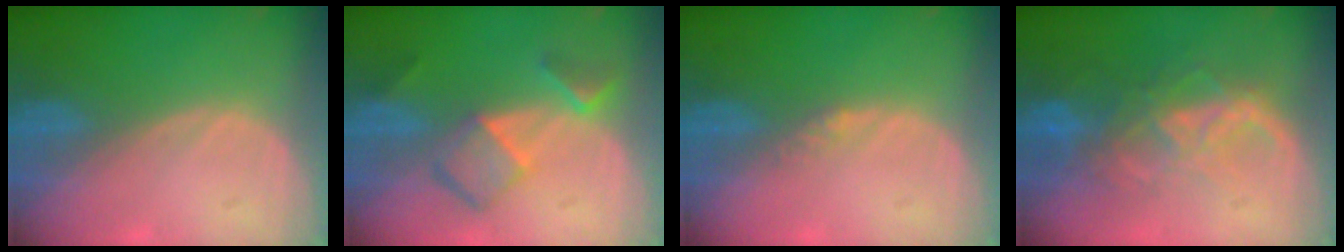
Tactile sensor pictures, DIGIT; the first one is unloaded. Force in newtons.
{"total": 7.3, "press": 6.3, "slide": 3.7}
{"total": 1.4, "press": 1.1, "slide": 0.8}
{"total": 8.9, "press": 7.5, "slide": 4.7}